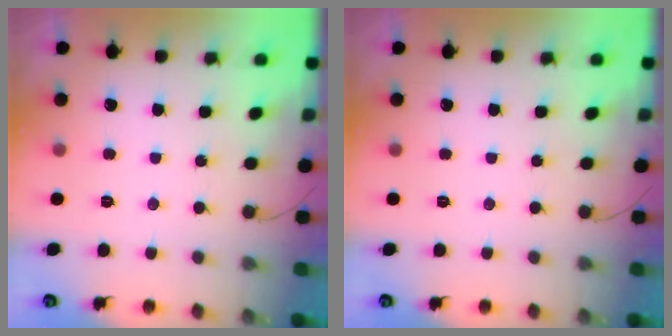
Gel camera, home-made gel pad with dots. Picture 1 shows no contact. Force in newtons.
{"total": 0.0}